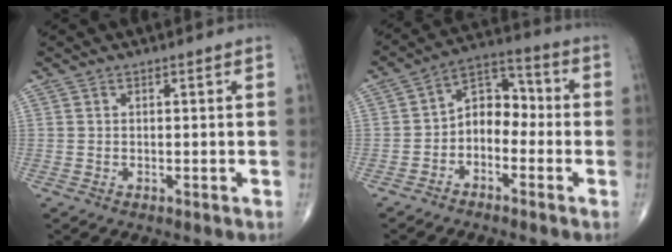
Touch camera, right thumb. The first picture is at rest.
{"total": 7.9, "force": [-2.2, 5.6, 5.2], "torque": [-0.055, 0.044, -0.056]}